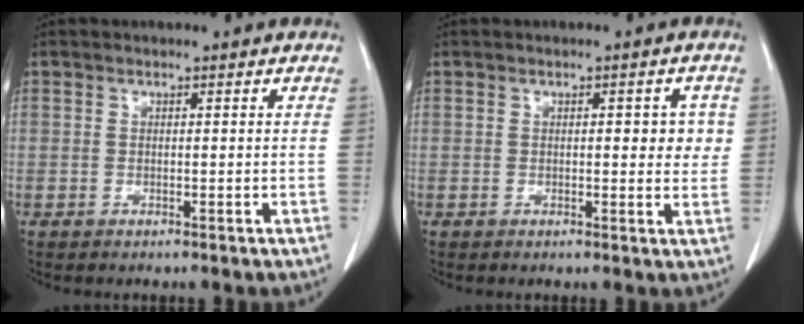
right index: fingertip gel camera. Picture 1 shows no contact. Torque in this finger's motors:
{"motor_torque": [-0.05, -0.05, -0.03, 0.00]}